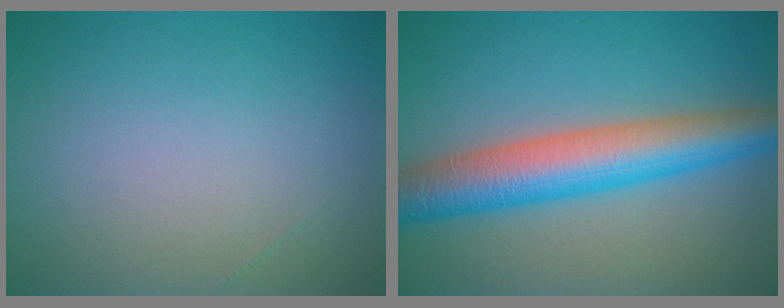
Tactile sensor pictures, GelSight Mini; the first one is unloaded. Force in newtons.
{"total": 7.9, "press": 7.9, "slide": 0.4}